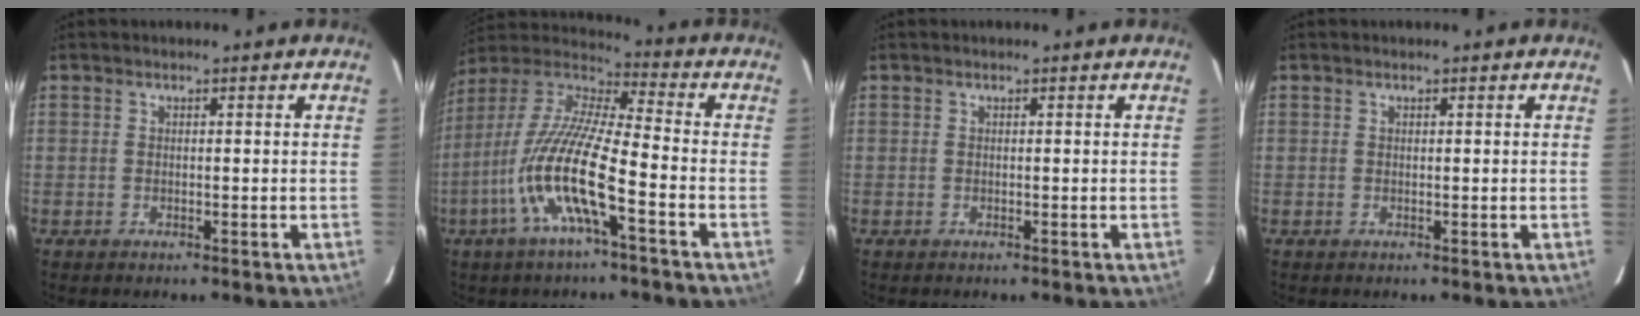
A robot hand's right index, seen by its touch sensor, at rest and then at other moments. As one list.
[{"total": 15.7, "force": [-6.2, 2.3, 14.2], "torque": [-0.282, -0.012, -0.127]}, {"total": 0.0}, {"total": 0.0}]